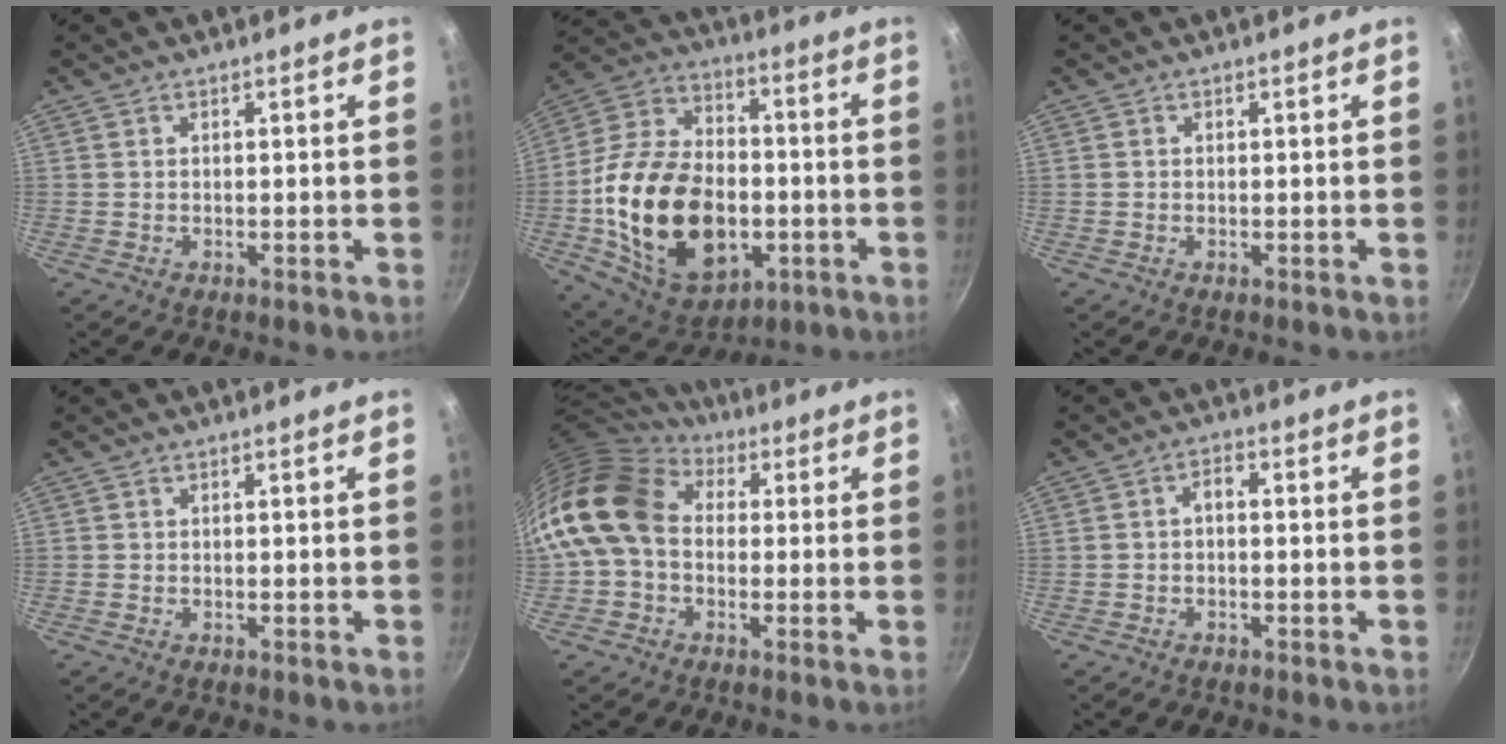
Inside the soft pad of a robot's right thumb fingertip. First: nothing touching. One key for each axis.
{"total": 26.9, "fx": -4.7, "fy": 17.6, "fz": 19.8, "tx": -0.336, "ty": 0.029, "tz": -0.072}
{"total": 0.0}
{"total": 0.0}
{"total": 14.9, "fx": 1.0, "fy": 11.4, "fz": 9.5, "tx": -0.161, "ty": 0.025, "tz": 0.000}
{"total": 2.3, "fx": -0.6, "fy": 1.3, "fz": 1.8, "tx": -0.030, "ty": 0.019, "tz": -0.012}